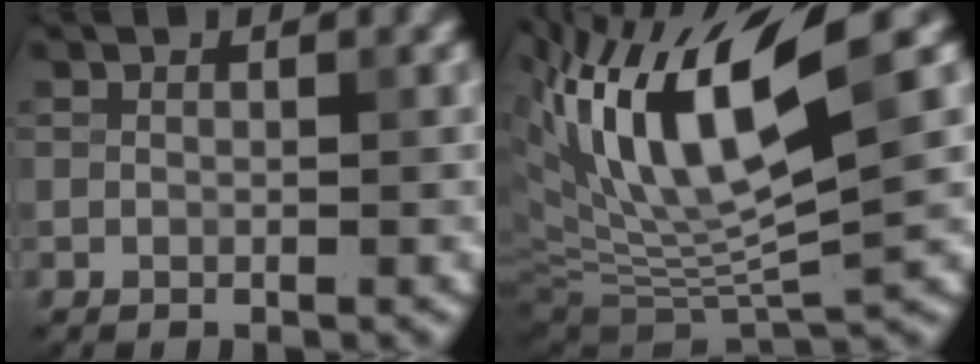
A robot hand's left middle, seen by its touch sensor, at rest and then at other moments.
{"total": 13.5, "force": [5.4, 4.0, 11.8], "torque": [-0.228, 0.011, 0.102]}